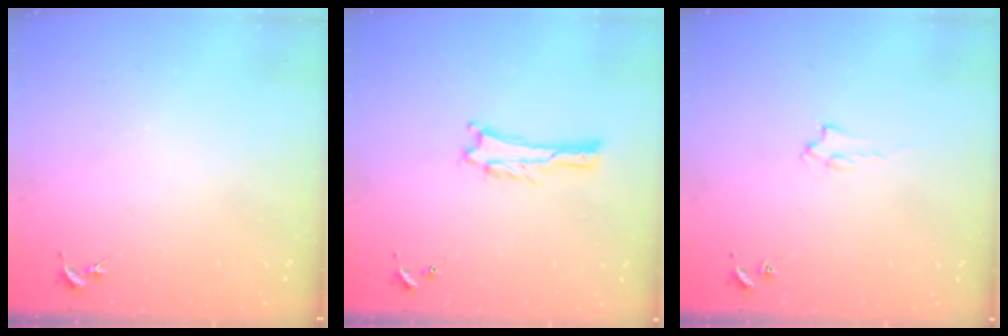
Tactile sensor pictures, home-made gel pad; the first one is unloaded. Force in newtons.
{"total": 0.9, "press": 0.9, "slide": 0.1}
{"total": 1.4, "press": 1.4, "slide": 0.2}